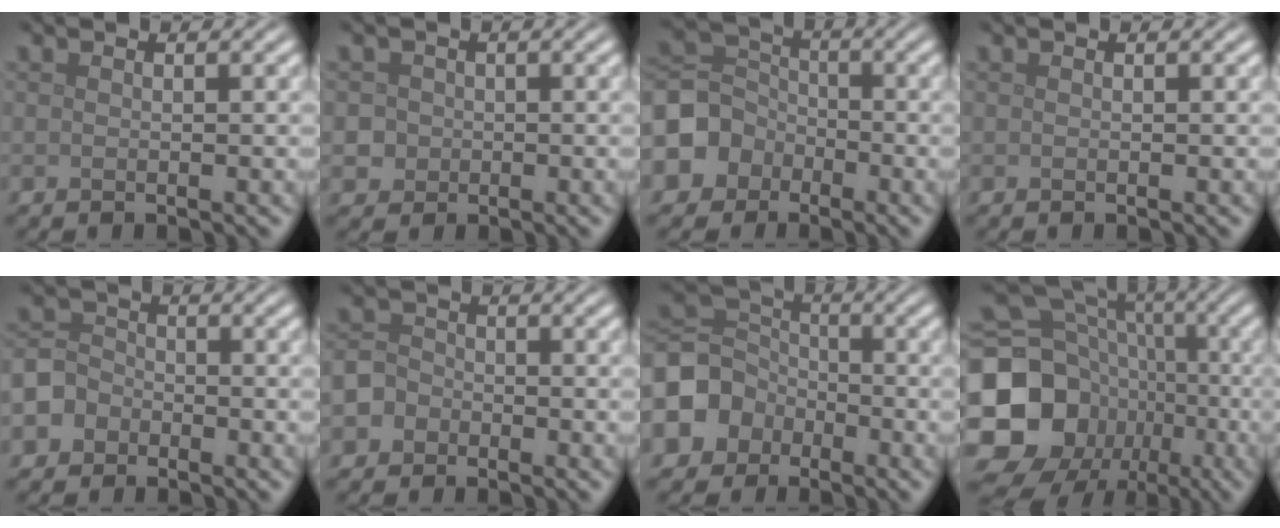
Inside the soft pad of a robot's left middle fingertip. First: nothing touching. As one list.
[{"total": 2.6, "force": [-0.4, 2.5, 0.6], "torque": [0.001, 0.011, -0.013]}, {"total": 5.8, "force": [-2.5, 4.8, 1.9], "torque": [-0.042, 0.007, -0.067]}, {"total": 0.0}, {"total": 4.1, "force": [-2.4, 3.1, 1.0], "torque": [-0.004, 0.001, -0.052]}, {"total": 3.4, "force": [-1.8, 2.8, 0.7], "torque": [0.003, 0.003, -0.043]}, {"total": 6.6, "force": [-2.8, 5.4, 2.4], "torque": [-0.057, 0.003, -0.074]}, {"total": 19.8, "force": [-5.6, 17.4, 7.5], "torque": [-0.177, -0.013, -0.130]}]